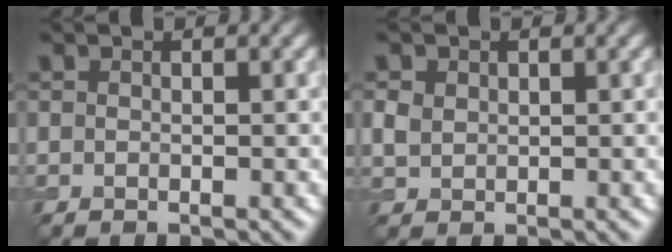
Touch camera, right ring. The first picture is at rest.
{"total": 1.5, "force": [0.5, 1.2, 0.6], "torque": [-0.013, 0.001, 0.012]}